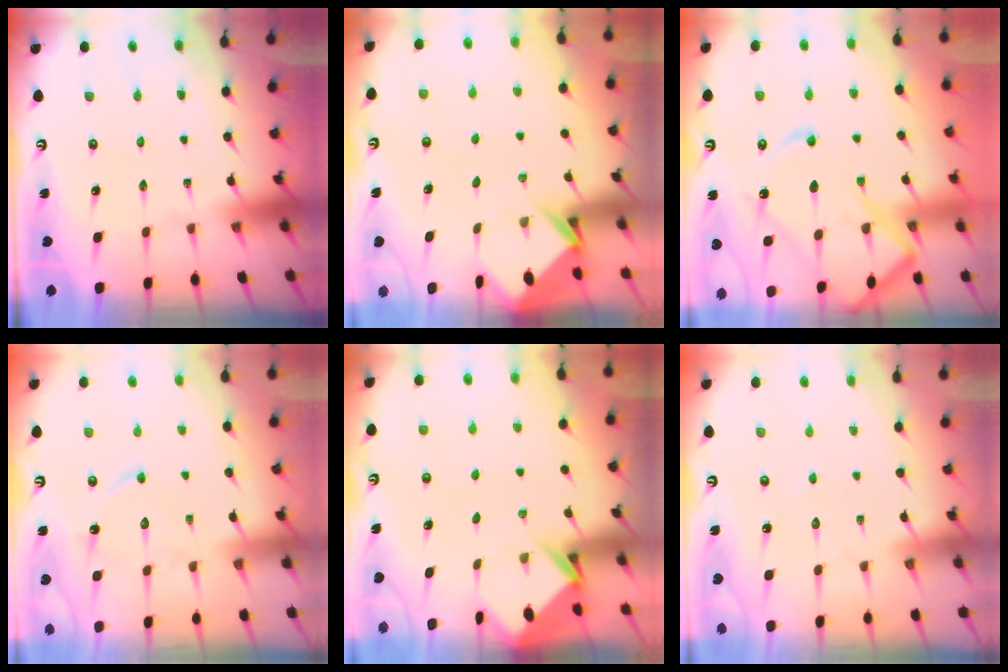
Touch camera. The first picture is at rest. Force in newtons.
{"total": 4.0, "press": 4.0, "slide": 0.2}
{"total": 14.0, "press": 14.0, "slide": 1.5}
{"total": 8.4, "press": 8.3, "slide": 0.5}
{"total": 4.0, "press": 4.0, "slide": 0.2}
{"total": 3.3, "press": 3.3, "slide": 0.4}